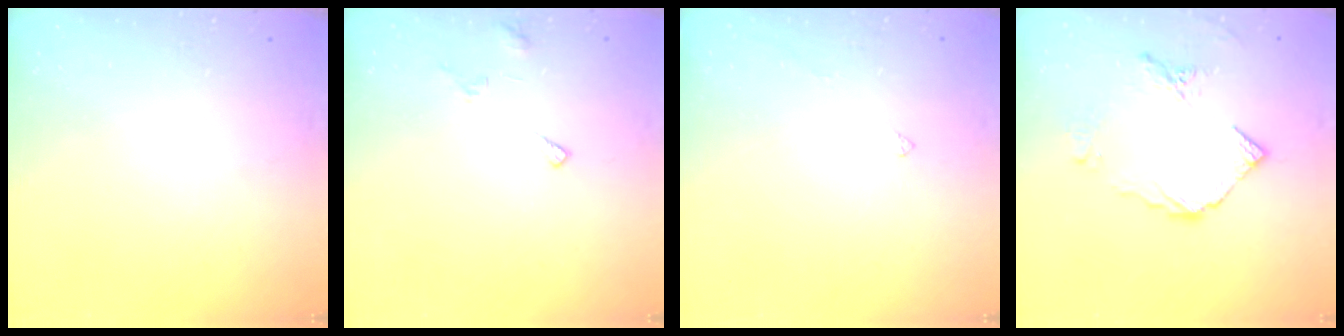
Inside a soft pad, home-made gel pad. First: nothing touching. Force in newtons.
{"total": 5.4, "press": 5.4, "slide": 0.5}
{"total": 1.9, "press": 1.8, "slide": 0.4}
{"total": 10.1, "press": 10.0, "slide": 1.2}